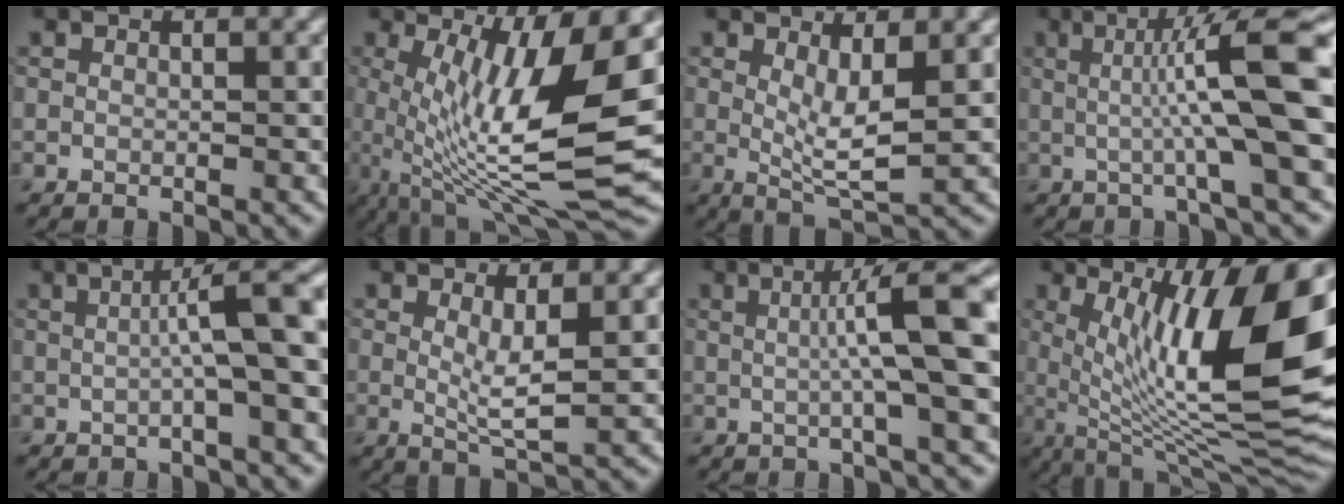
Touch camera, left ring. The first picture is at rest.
{"total": 12.6, "force": [0.1, 3.1, 12.2], "torque": [-0.213, -0.016, 0.011]}
{"total": 3.6, "force": [0.6, 0.9, 3.4], "torque": [-0.064, -0.015, 0.016]}
{"total": 9.6, "force": [0.7, 1.4, 9.5], "torque": [-0.125, 0.006, 0.007]}
{"total": 6.9, "force": [0.4, 1.1, 6.8], "torque": [-0.097, 0.008, 0.000]}
{"total": 2.8, "force": [0.4, 0.5, 2.7], "torque": [-0.055, -0.016, 0.013]}
{"total": 8.4, "force": [0.8, 1.1, 8.3], "torque": [-0.116, 0.008, 0.008]}
{"total": 14.5, "force": [2.2, 4.0, 13.8], "torque": [-0.203, -0.009, 0.040]}